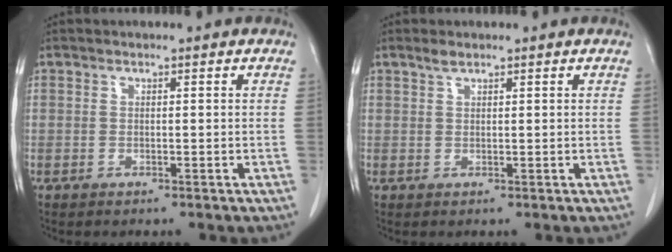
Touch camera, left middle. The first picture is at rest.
{"total": 1.1, "force": [0.9, 0.2, 0.5], "torque": [-0.016, 0.003, 0.021]}